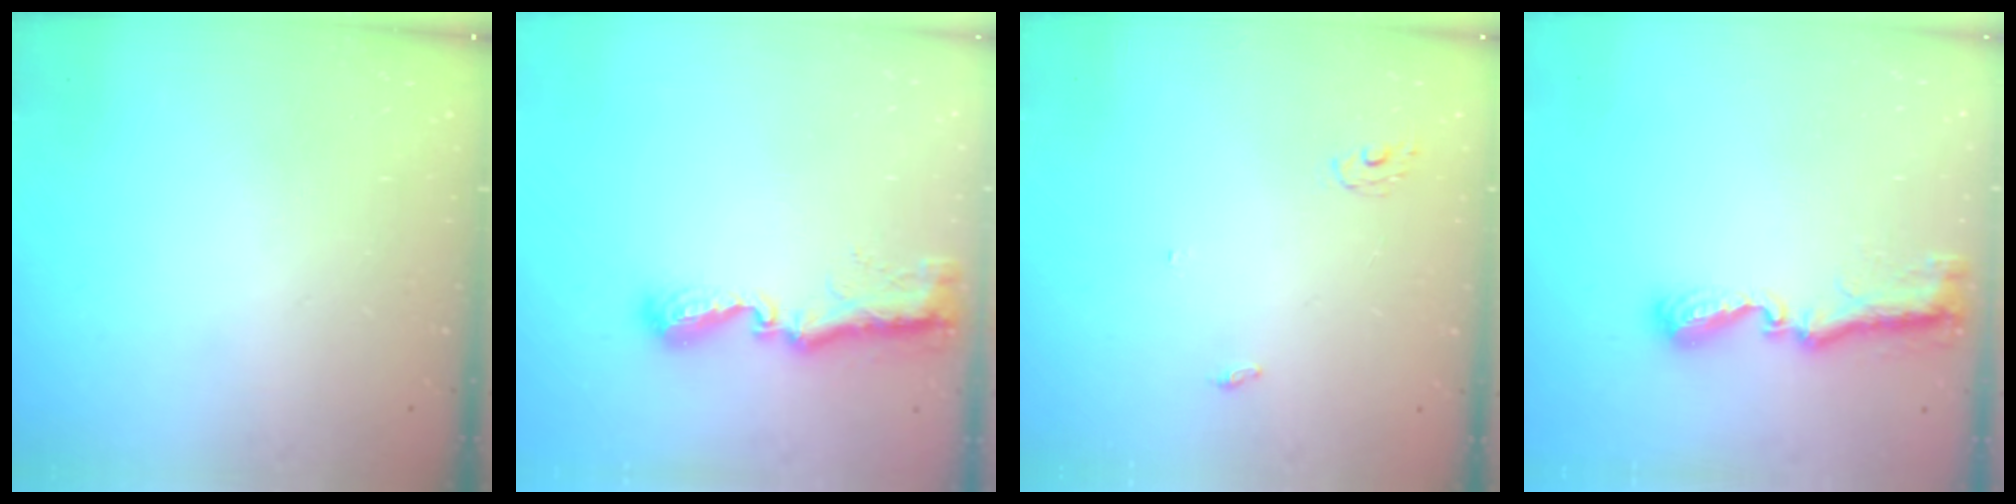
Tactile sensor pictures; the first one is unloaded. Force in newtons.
{"total": 9.2, "press": 9.2, "slide": 0.4}
{"total": 2.8, "press": 2.8, "slide": 0.2}
{"total": 8.8, "press": 8.8, "slide": 0.7}